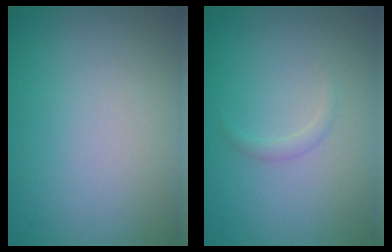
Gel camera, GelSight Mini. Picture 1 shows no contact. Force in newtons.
{"total": 0.7, "press": 0.7, "slide": 0.0}